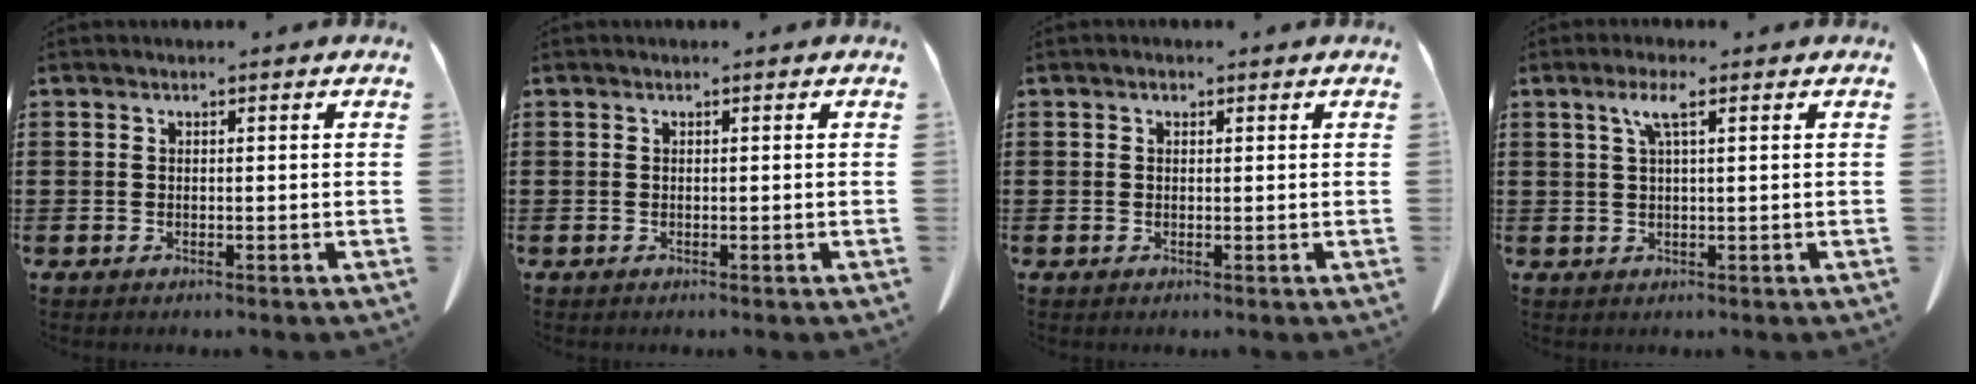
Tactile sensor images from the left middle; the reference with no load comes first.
{"total": 0.0}
{"total": 0.8, "force": [0.3, 0.5, 0.5], "torque": [-0.012, 0.006, 0.005]}
{"total": 3.3, "force": [1.4, 0.3, 3.0], "torque": [-0.063, 0.006, 0.021]}